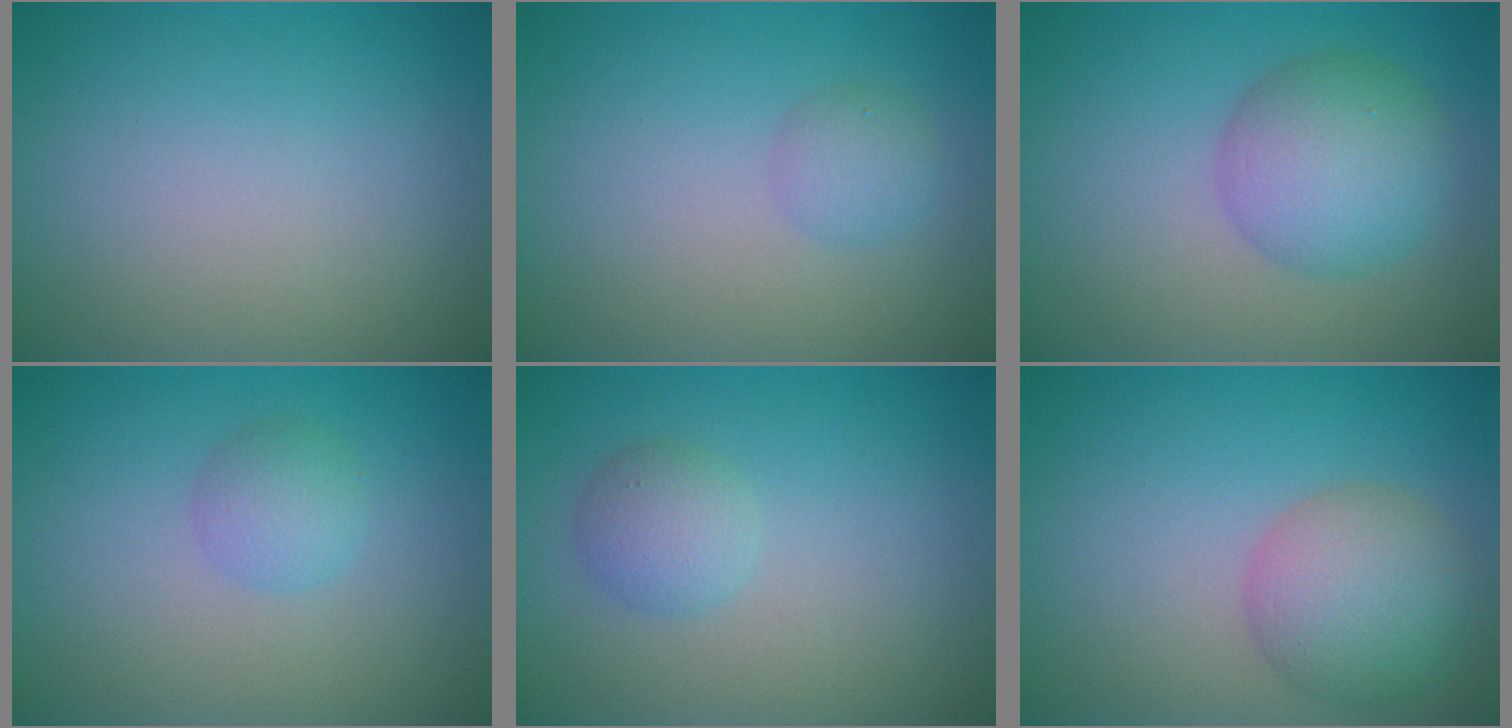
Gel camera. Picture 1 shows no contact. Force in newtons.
{"total": 1.7, "press": 1.7, "slide": 0.0}
{"total": 5.5, "press": 5.5, "slide": 0.1}
{"total": 2.0, "press": 2.0, "slide": 0.1}
{"total": 2.2, "press": 2.2, "slide": 0.1}
{"total": 5.2, "press": 5.2, "slide": 0.4}